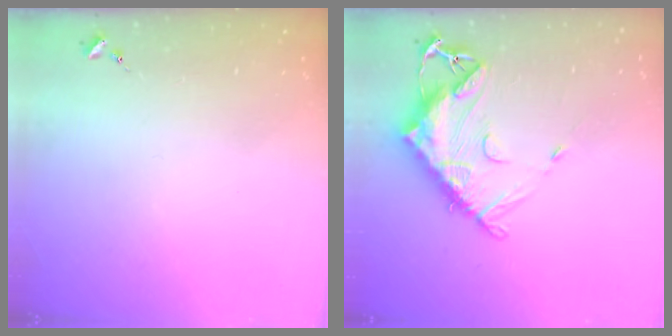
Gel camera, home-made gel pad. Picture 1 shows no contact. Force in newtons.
{"total": 14.5, "press": 14.4, "slide": 1.4}